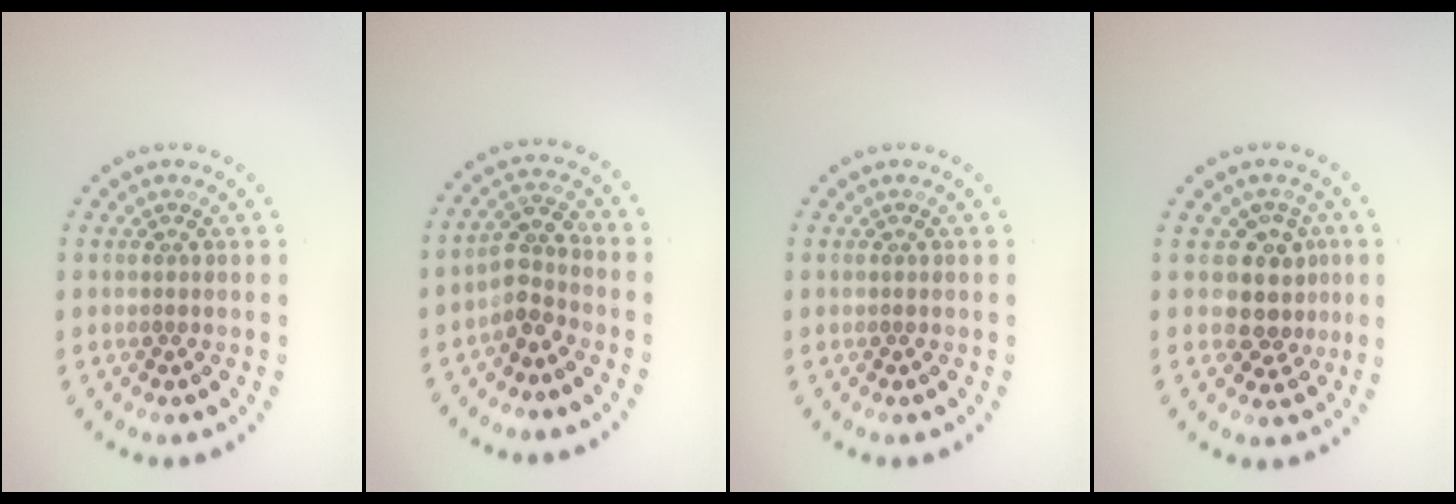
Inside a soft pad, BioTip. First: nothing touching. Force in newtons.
{"total": 2.6, "press": 2.0, "slide": 1.7}
{"total": 0.0}
{"total": 3.6, "press": 2.9, "slide": 2.1}